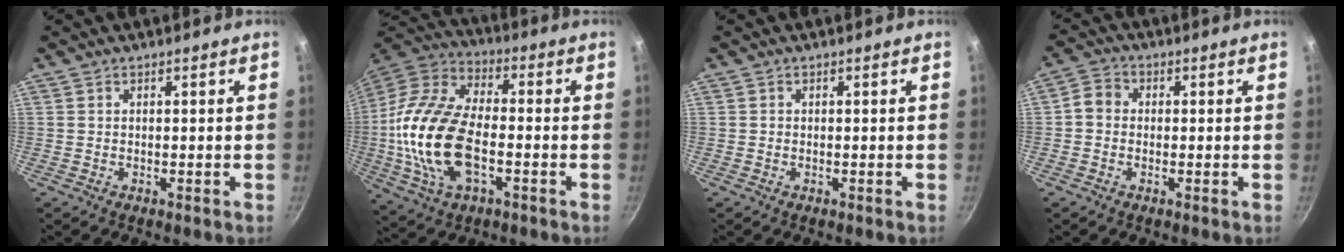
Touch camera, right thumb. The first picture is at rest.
{"total": 21.2, "force": [-3.5, 11.6, 17.4], "torque": [-0.345, 0.031, -0.076]}
{"total": 0.0}
{"total": 3.6, "force": [-0.4, 3.1, 1.8], "torque": [-0.027, 0.012, -0.022]}